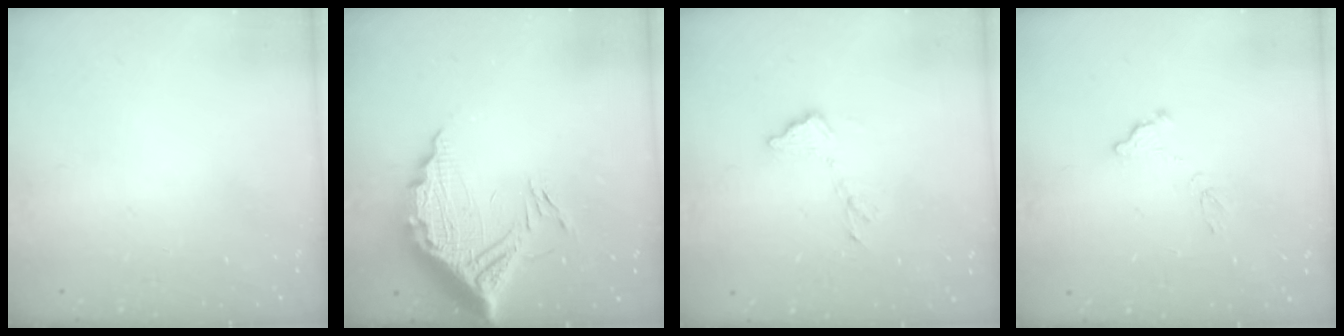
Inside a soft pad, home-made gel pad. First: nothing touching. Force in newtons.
{"total": 16.3, "press": 16.3, "slide": 1.3}
{"total": 8.0, "press": 8.0, "slide": 0.4}
{"total": 7.9, "press": 7.9, "slide": 0.4}